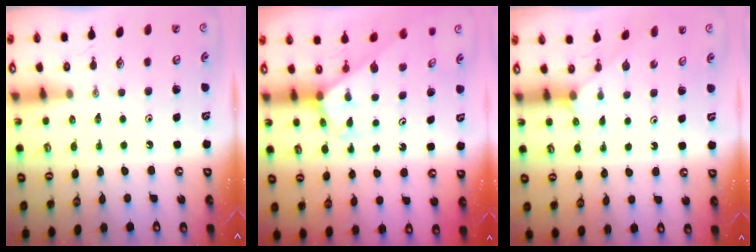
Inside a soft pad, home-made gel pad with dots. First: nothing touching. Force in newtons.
{"total": 2.3, "press": 2.3, "slide": 0.2}
{"total": 2.7, "press": 2.7, "slide": 0.3}